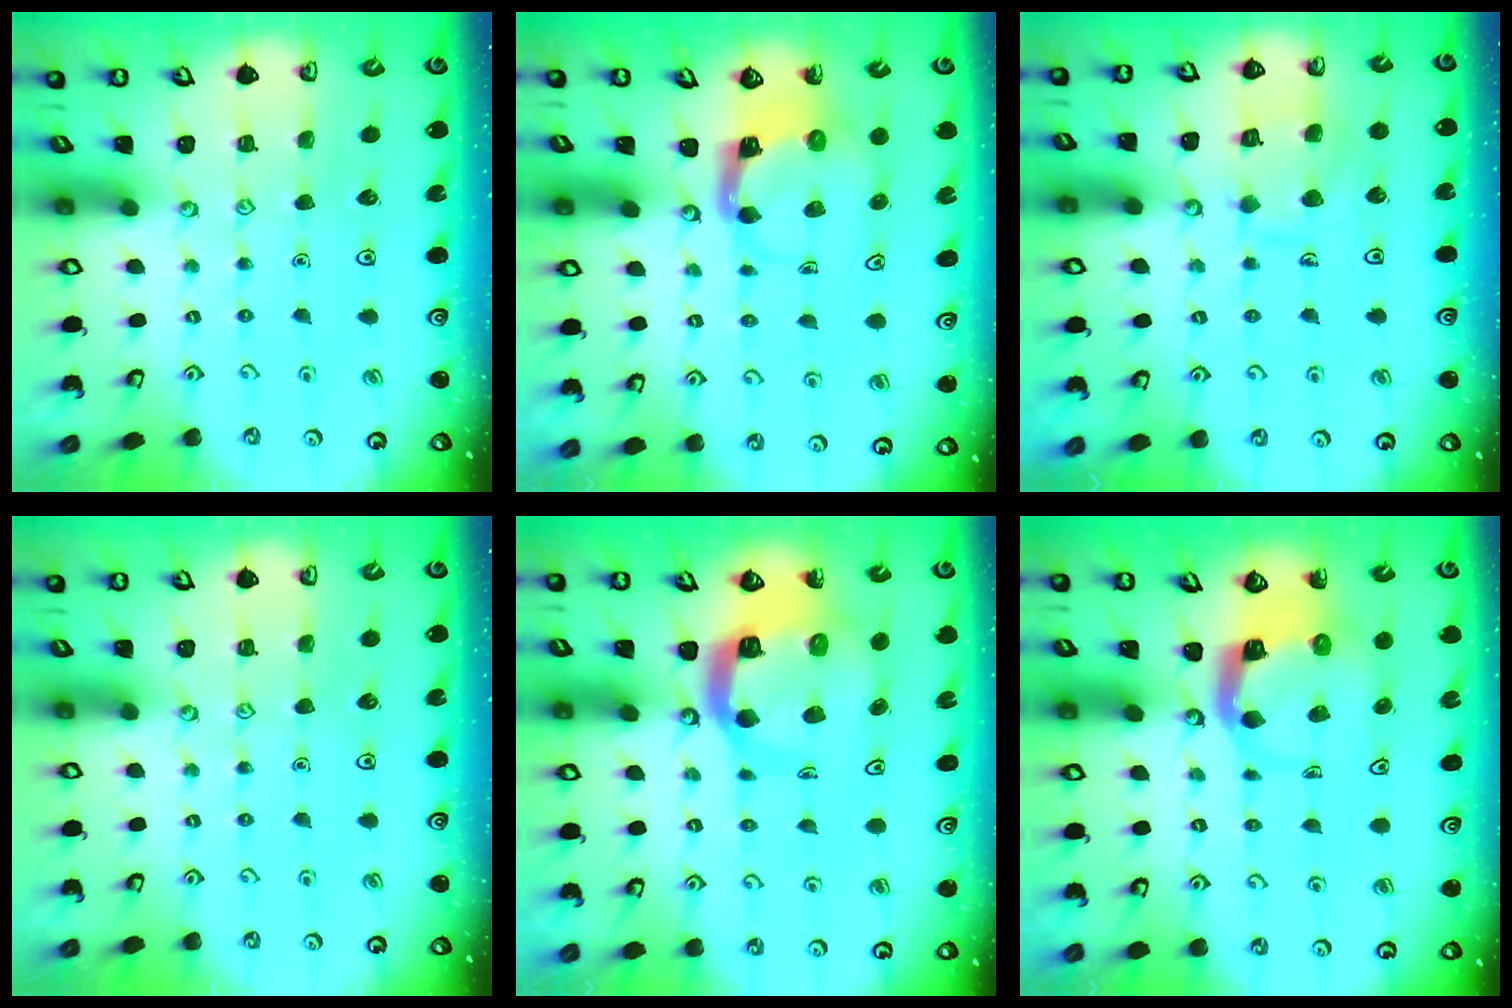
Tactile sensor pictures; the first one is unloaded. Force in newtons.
{"total": 3.9, "press": 3.8, "slide": 0.7}
{"total": 9.9, "press": 9.9, "slide": 0.7}
{"total": 0.0}
{"total": 10.3, "press": 10.2, "slide": 1.4}
{"total": 4.8, "press": 4.7, "slide": 0.4}